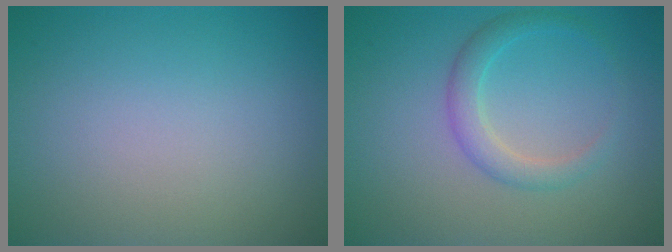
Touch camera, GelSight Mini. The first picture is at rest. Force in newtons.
{"total": 2.3, "press": 2.3, "slide": 0.2}